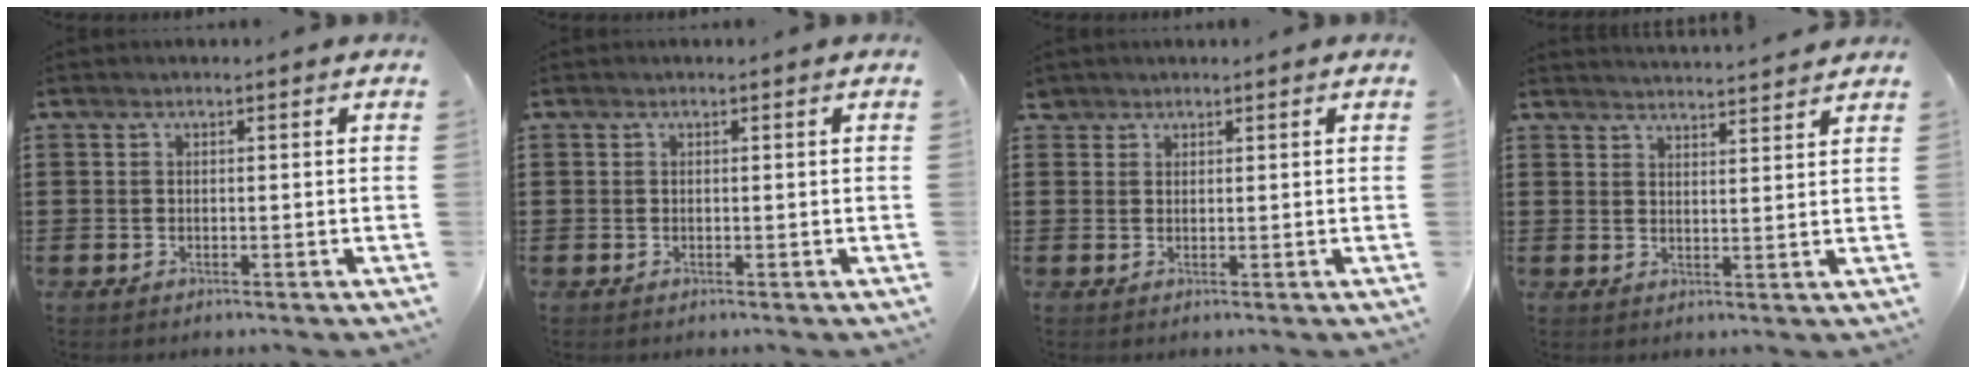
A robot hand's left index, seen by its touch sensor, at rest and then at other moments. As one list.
[{"total": 0.0}, {"total": 1.5, "force": [1.2, 0.8, 0.2], "torque": [-0.008, 0.004, 0.025]}, {"total": 2.9, "force": [2.9, -0.3, 0.0], "torque": [-0.008, -0.013, 0.052]}]